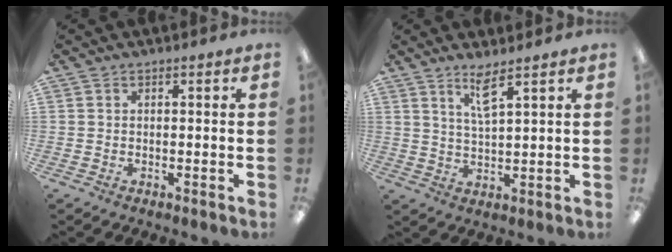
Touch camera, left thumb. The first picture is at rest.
{"total": 5.4, "force": [4.0, 0.7, 3.6], "torque": [-0.074, -0.010, 0.067]}